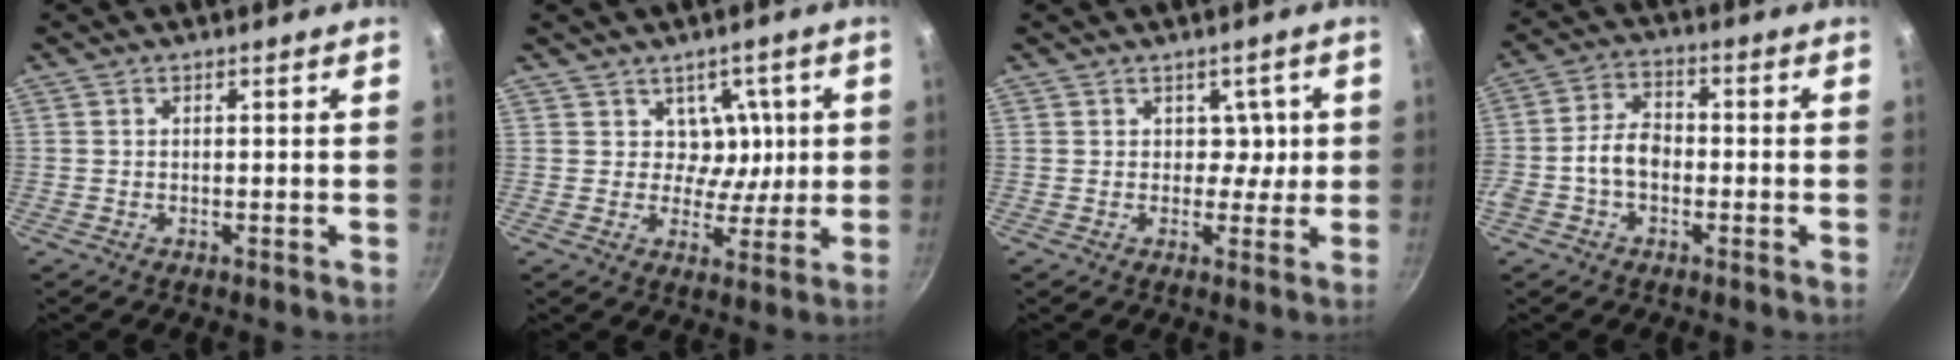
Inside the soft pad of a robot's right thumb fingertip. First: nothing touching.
{"total": 7.7, "force": [2.8, 6.6, 2.7], "torque": [0.004, -0.035, 0.041]}
{"total": 3.2, "force": [0.7, 2.9, 1.1], "torque": [0.025, -0.007, 0.010]}
{"total": 7.0, "force": [-1.7, 4.9, 4.7], "torque": [-0.072, 0.029, -0.042]}